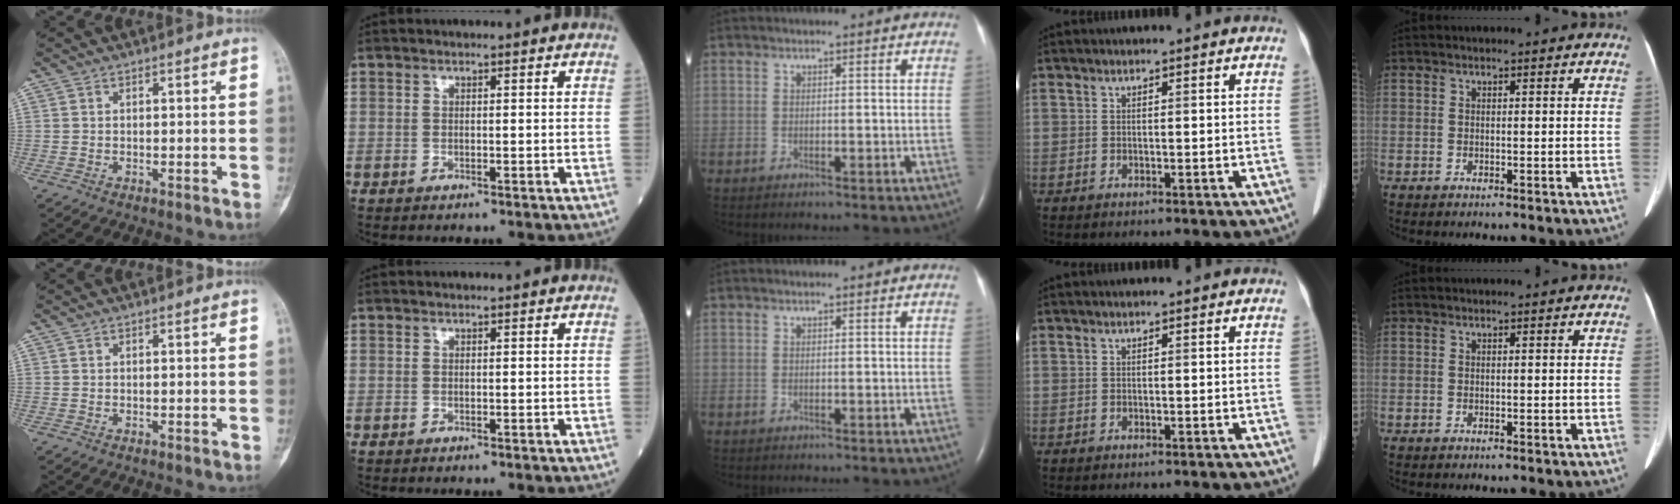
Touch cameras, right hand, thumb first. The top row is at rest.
{}